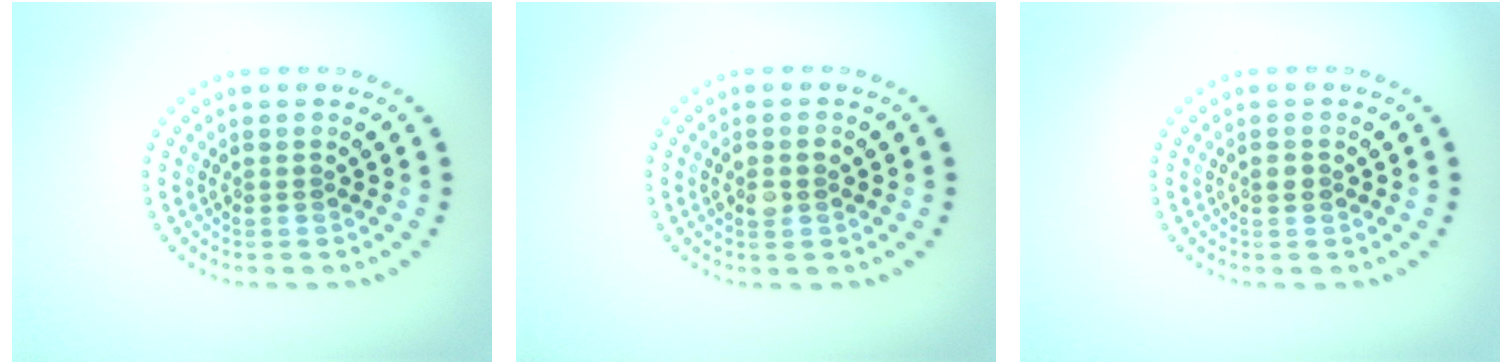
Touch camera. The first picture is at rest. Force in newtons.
{"total": 1.7, "press": 1.7, "slide": 0.1}
{"total": 1.2, "press": 1.2, "slide": 0.1}